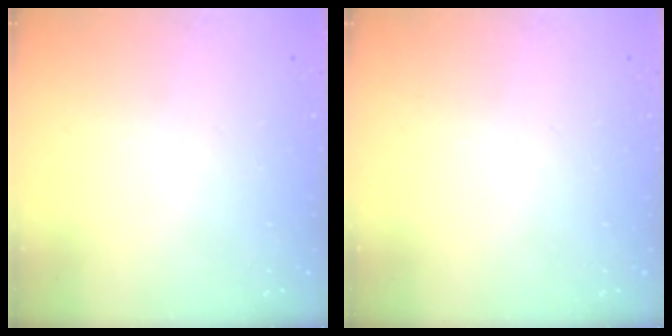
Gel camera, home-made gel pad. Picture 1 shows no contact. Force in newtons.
{"total": 0.0}